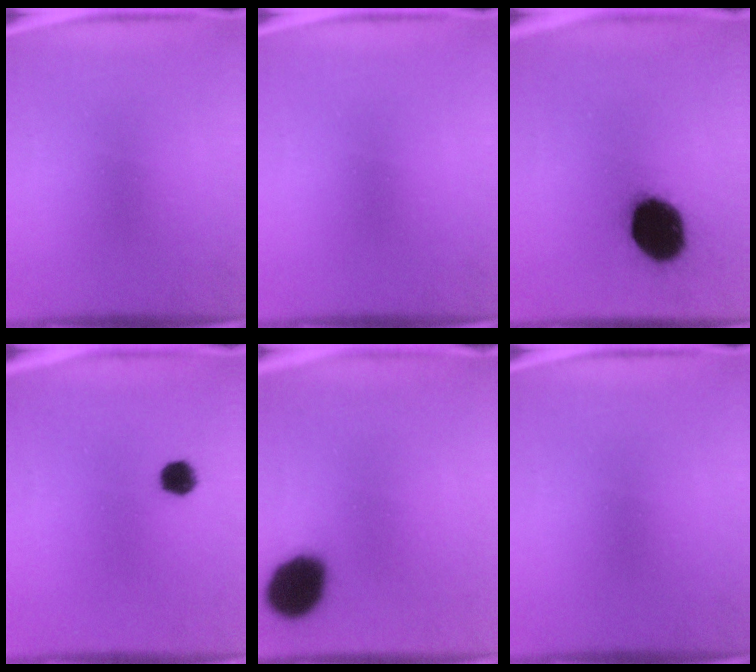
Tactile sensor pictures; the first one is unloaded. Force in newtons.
{"total": 0.0}
{"total": 18.0}
{"total": 4.2}
{"total": 14.8}
{"total": 0.0}